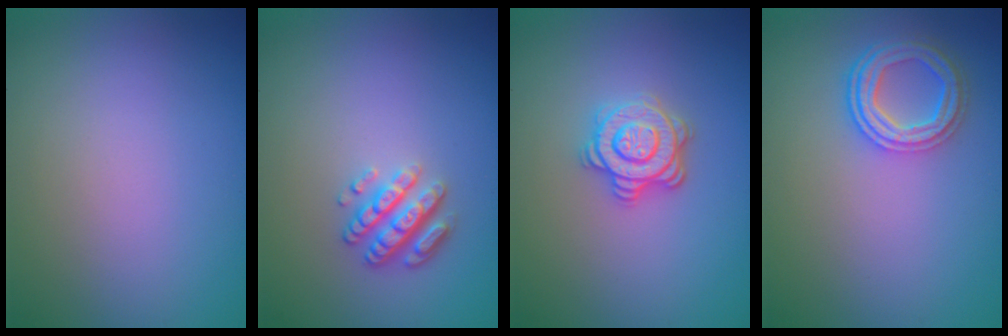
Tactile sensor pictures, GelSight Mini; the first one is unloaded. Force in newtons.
{"total": 2.9, "press": 2.4, "slide": 1.7}
{"total": 3.6, "press": 3.1, "slide": 1.9}
{"total": 4.0, "press": 3.5, "slide": 1.9}